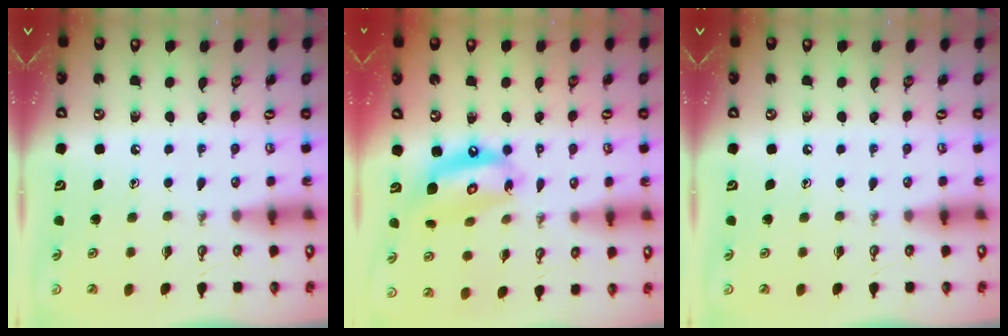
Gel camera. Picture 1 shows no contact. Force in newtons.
{"total": 12.9, "press": 12.7, "slide": 1.9}
{"total": 0.0}